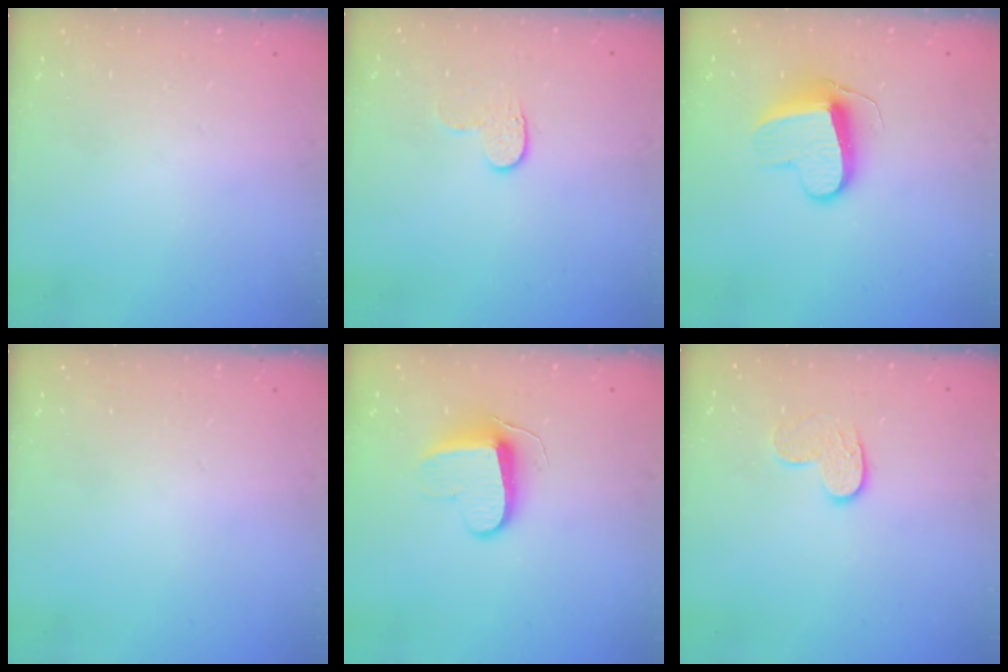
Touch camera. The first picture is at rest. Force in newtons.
{"total": 5.8, "press": 5.8, "slide": 0.5}
{"total": 9.9, "press": 9.9, "slide": 0.6}
{"total": 0.0}
{"total": 9.5, "press": 9.5, "slide": 0.2}
{"total": 8.0, "press": 8.0, "slide": 0.4}